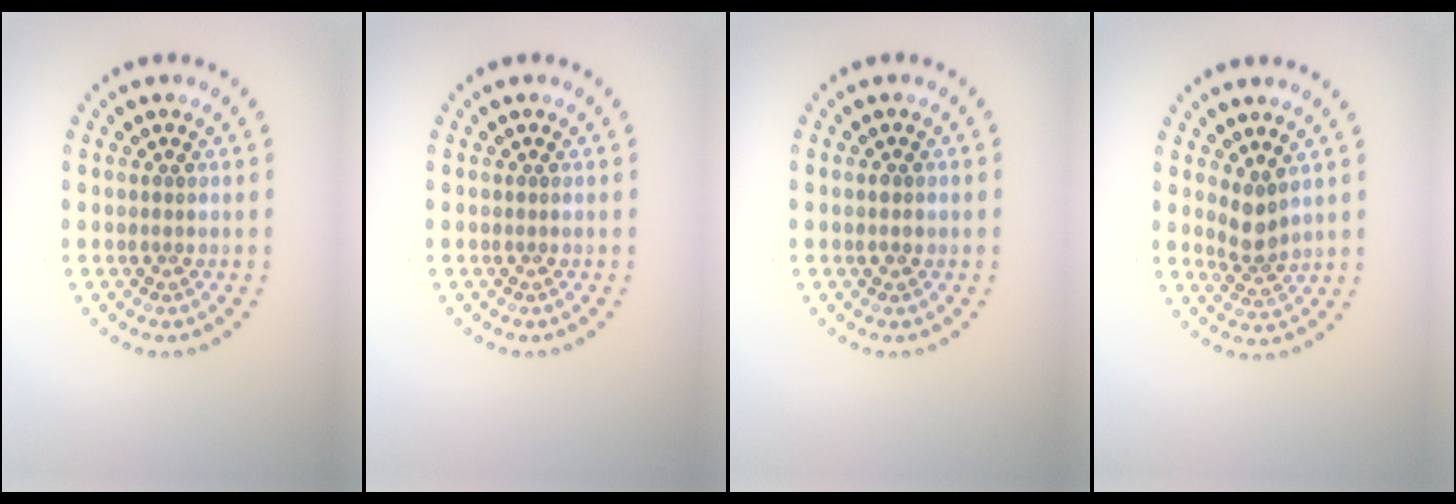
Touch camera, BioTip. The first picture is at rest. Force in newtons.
{"total": 0.0}
{"total": 1.3, "press": 1.2, "slide": 0.1}
{"total": 2.5, "press": 1.9, "slide": 1.6}